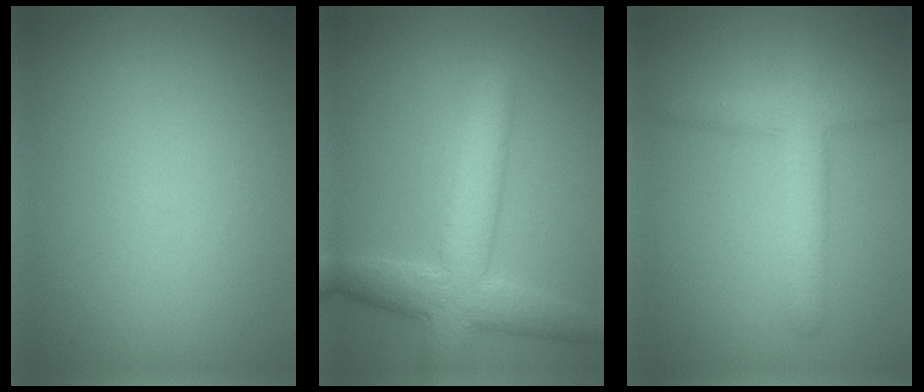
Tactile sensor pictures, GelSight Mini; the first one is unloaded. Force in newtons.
{"total": 6.4, "press": 6.4, "slide": 0.3}
{"total": 3.5, "press": 3.5, "slide": 0.2}